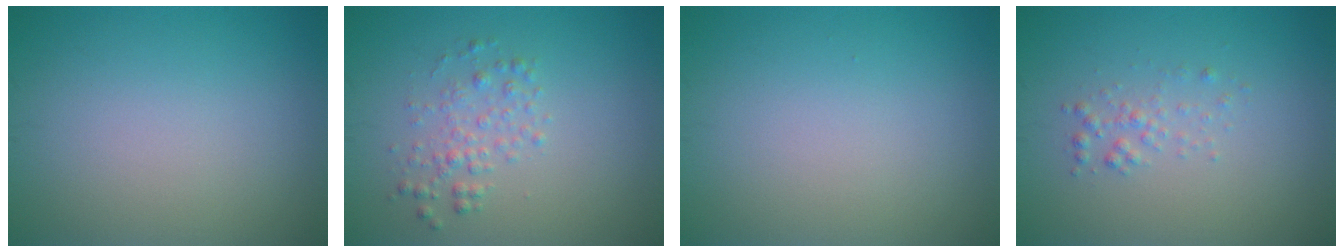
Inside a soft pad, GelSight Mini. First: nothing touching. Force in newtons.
{"total": 2.0, "press": 2.0, "slide": 0.0}
{"total": 0.0}
{"total": 1.3, "press": 1.3, "slide": 0.1}